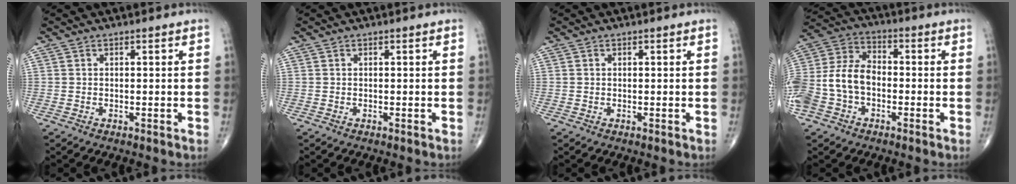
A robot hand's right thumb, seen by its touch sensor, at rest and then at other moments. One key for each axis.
{"total": 0.0}
{"total": 0.0}
{"total": 13.8, "fx": -3.2, "fy": 9.5, "fz": 9.5, "tx": -0.196, "ty": 0.039, "tz": -0.067}